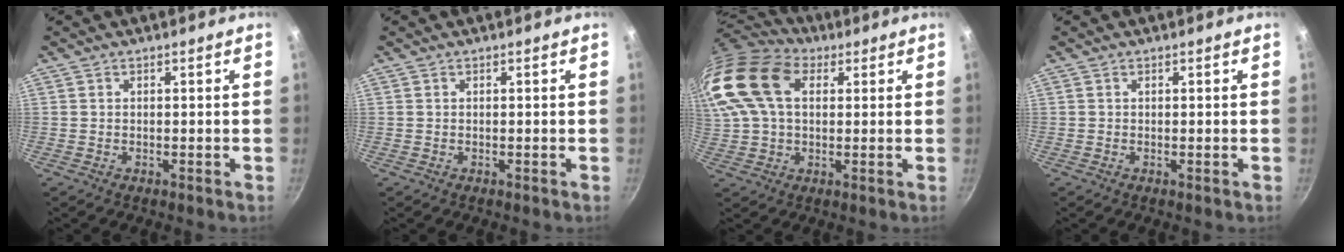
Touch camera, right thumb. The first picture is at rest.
{"total": 0.0}
{"total": 21.7, "force": [6.6, 14.2, 15.1], "torque": [-0.323, 0.025, 0.111]}
{"total": 0.0}